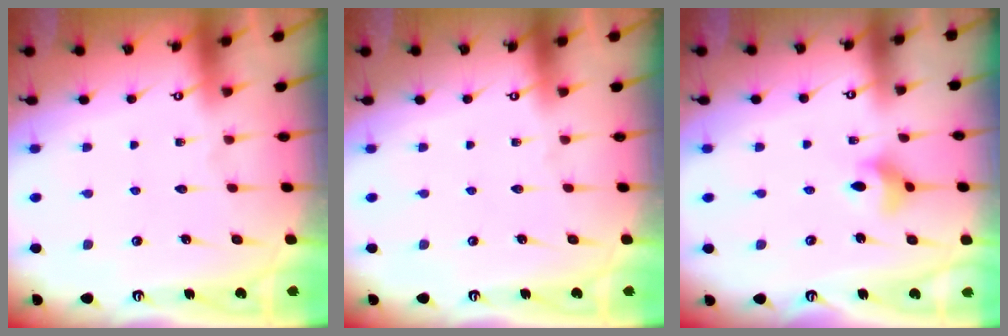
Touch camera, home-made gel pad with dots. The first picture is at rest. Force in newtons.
{"total": 0.0}
{"total": 5.7, "press": 5.4, "slide": 1.6}